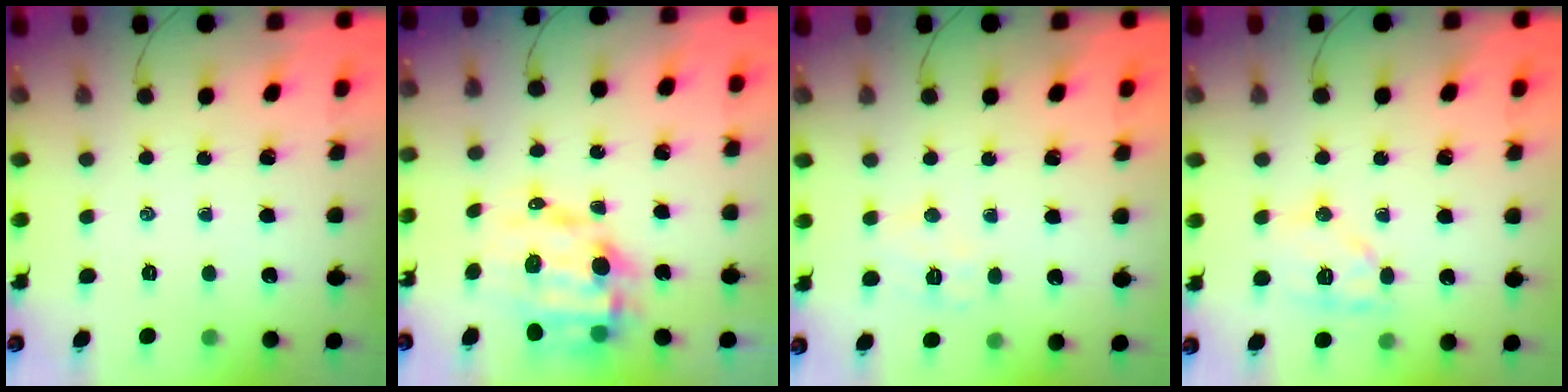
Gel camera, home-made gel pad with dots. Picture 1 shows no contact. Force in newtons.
{"total": 12.0, "press": 11.6, "slide": 3.2}
{"total": 6.9, "press": 6.8, "slide": 1.0}
{"total": 10.9, "press": 10.9, "slide": 0.6}